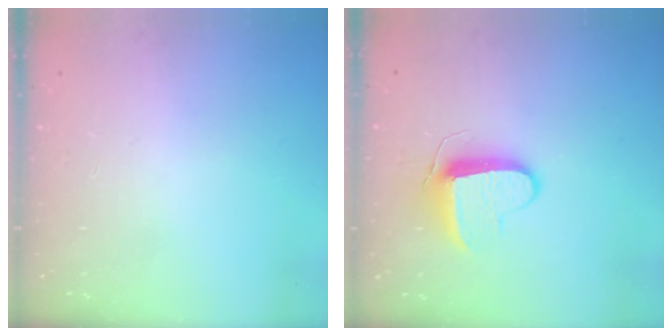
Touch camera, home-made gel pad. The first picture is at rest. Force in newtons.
{"total": 9.4, "press": 9.4, "slide": 0.5}